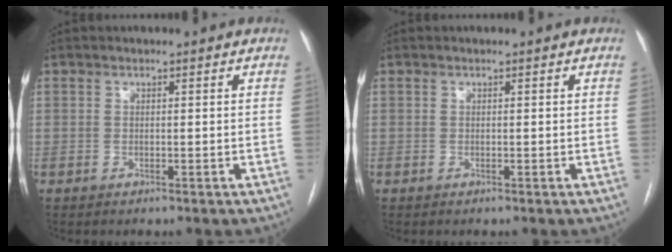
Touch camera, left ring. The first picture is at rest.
{"total": 0.0}